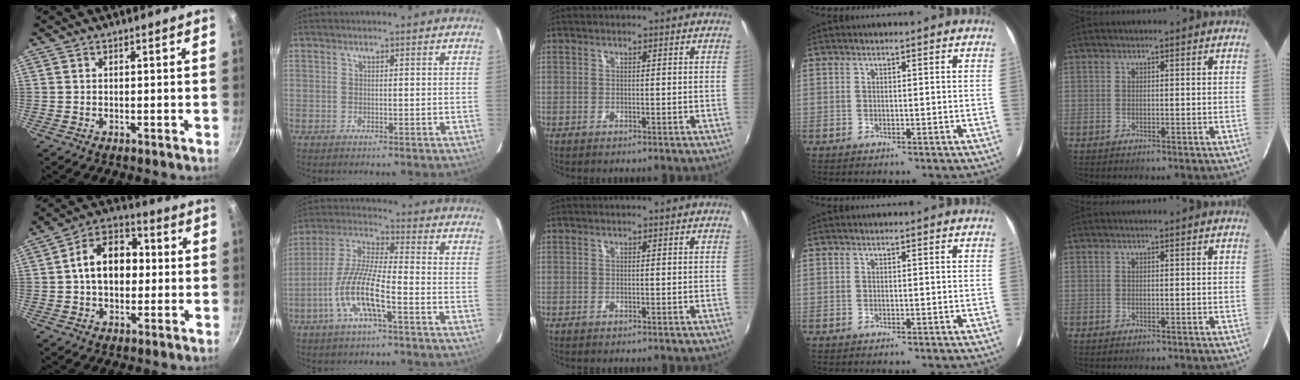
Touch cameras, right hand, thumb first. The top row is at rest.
{"thumb": {"total": 13.2, "force": [0.6, 9.4, 9.3], "torque": [-0.107, 0.030, -0.006]}, "index": {"total": 12.0, "force": [-5.1, 2.0, 10.7], "torque": [-0.225, -0.005, -0.101]}}